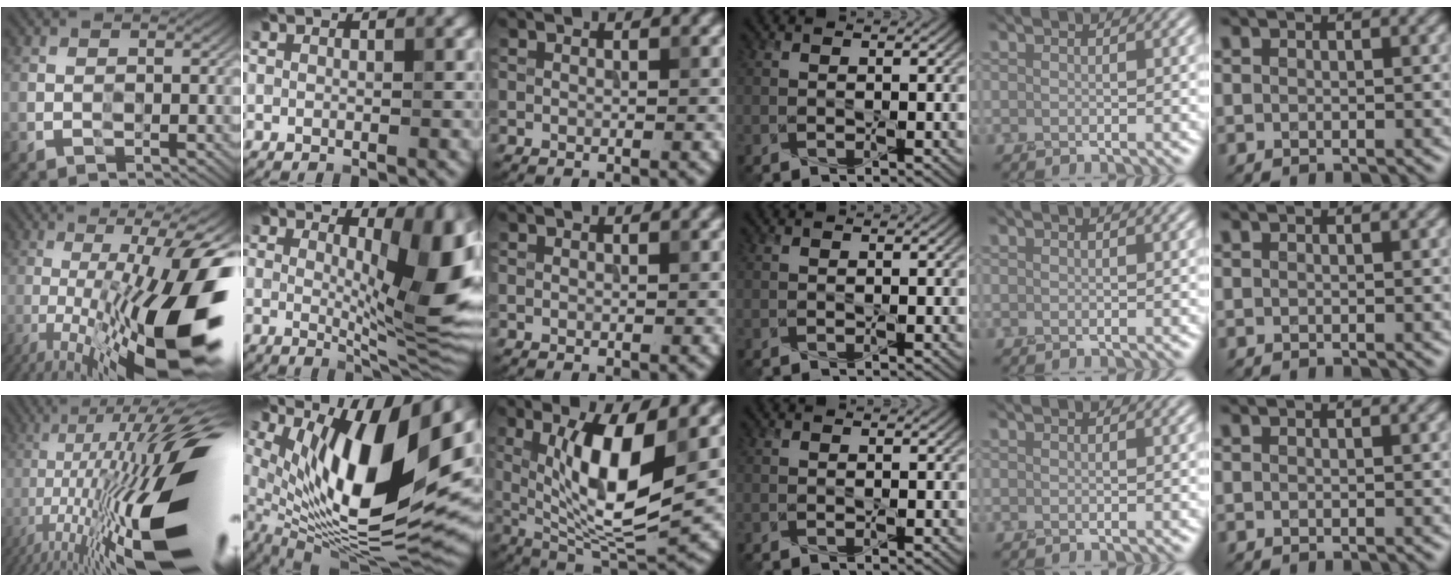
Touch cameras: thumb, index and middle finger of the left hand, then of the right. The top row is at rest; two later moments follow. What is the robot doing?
{"motion": "press", "object": "grip strengthener"}